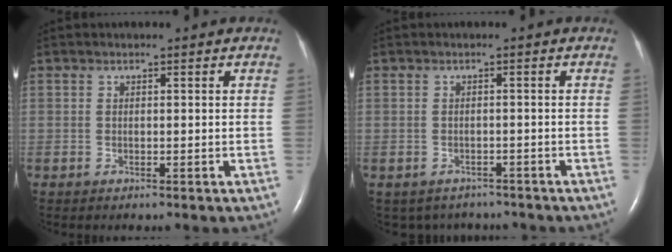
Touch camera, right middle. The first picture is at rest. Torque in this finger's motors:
{"motor_torque": [-0.09, -0.07, -0.02, -0.02]}